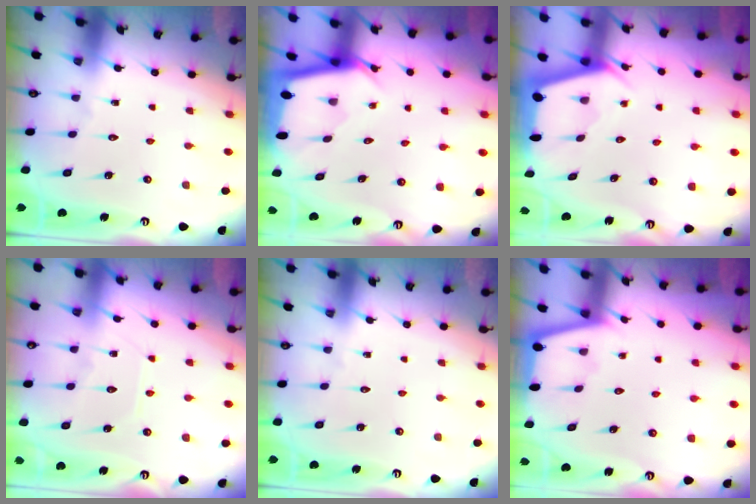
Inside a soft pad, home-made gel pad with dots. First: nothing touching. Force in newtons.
{"total": 2.4, "press": 2.4, "slide": 0.1}
{"total": 2.4, "press": 2.4, "slide": 0.3}
{"total": 6.6, "press": 6.6, "slide": 0.7}
{"total": 0.0}
{"total": 1.1, "press": 1.1, "slide": 0.1}